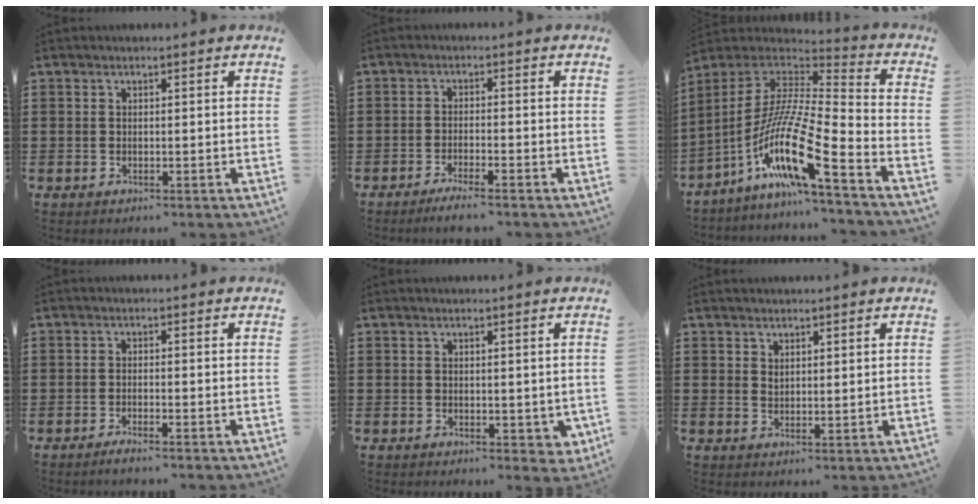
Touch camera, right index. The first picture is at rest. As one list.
[{"total": 2.3, "force": [-2.0, -0.2, 1.1], "torque": [-0.017, -0.001, -0.037]}, {"total": 15.3, "force": [-8.3, 1.9, 12.7], "torque": [-0.278, -0.020, -0.168]}, {"total": 1.3, "force": [-1.1, -0.1, 0.6], "torque": [-0.010, -0.003, -0.020]}, {"total": 1.2, "force": [0.6, 0.9, 0.6], "torque": [-0.006, 0.000, 0.010]}, {"total": 1.4, "force": [1.3, 0.5, 0.2], "torque": [-0.005, 0.002, 0.025]}]